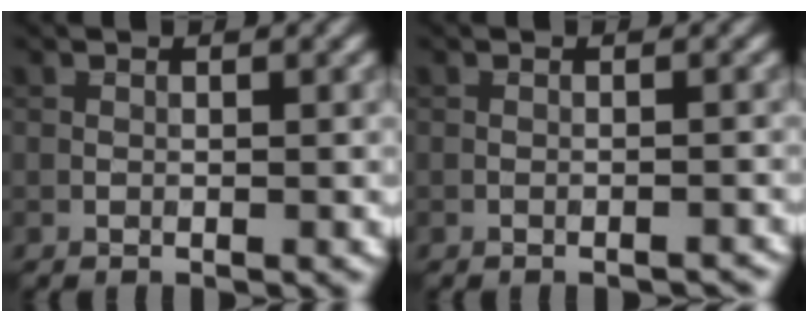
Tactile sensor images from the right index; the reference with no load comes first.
{"total": 1.0, "force": [-0.9, 0.2, 0.3], "torque": [0.001, 0.005, -0.014]}